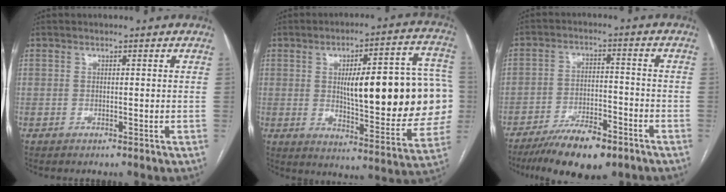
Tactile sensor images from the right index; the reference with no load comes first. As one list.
[{"total": 24.8, "force": [1.3, 6.2, 24.0], "torque": [-0.256, 0.036, 0.032]}, {"total": 11.0, "force": [-8.0, 3.4, 6.8], "torque": [-0.112, -0.008, -0.135]}]